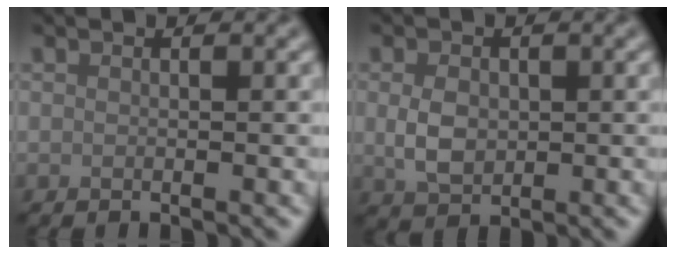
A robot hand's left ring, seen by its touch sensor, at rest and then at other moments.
{"total": 3.1, "force": [0.0, 2.3, 2.1], "torque": [-0.046, -0.002, 0.000]}